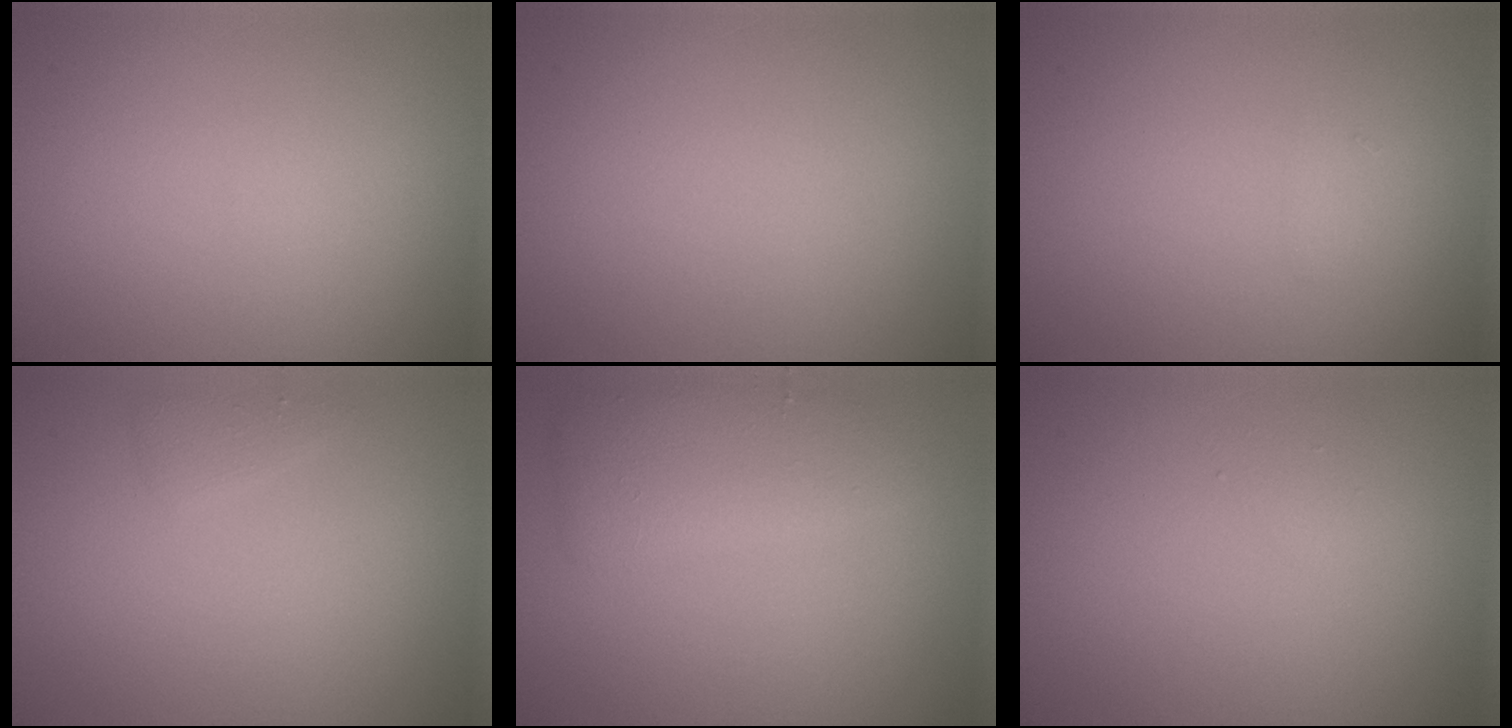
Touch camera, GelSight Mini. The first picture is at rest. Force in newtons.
{"total": 0.0}
{"total": 0.6, "press": 0.6, "slide": 0.0}
{"total": 0.9, "press": 0.9, "slide": 0.1}
{"total": 4.0, "press": 4.0, "slide": 0.1}
{"total": 0.5, "press": 0.5, "slide": 0.1}